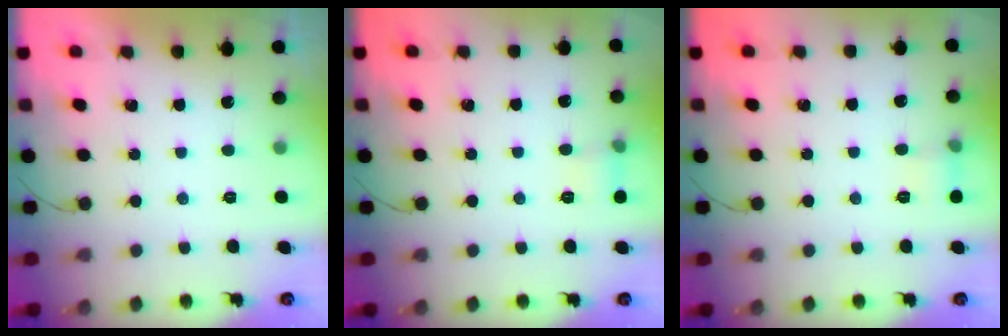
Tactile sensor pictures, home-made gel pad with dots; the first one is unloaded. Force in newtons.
{"total": 5.8, "press": 5.6, "slide": 1.5}
{"total": 5.7, "press": 5.4, "slide": 1.8}